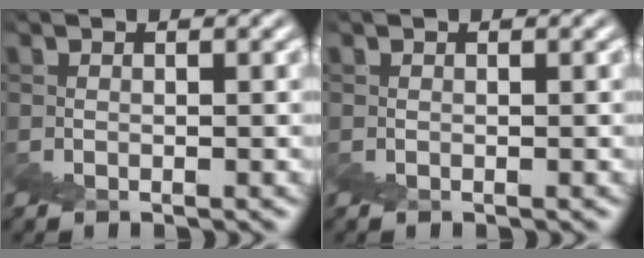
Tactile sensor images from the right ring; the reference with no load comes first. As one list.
[{"total": 0.0}]